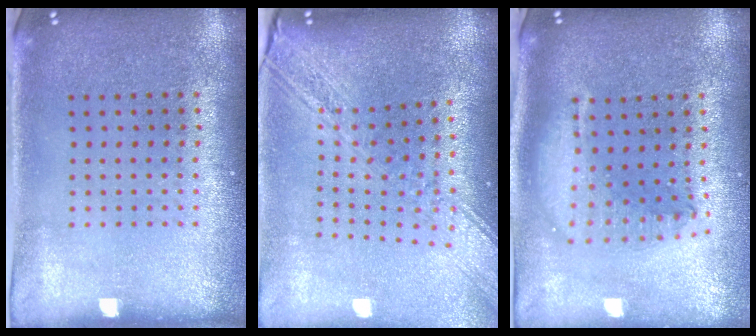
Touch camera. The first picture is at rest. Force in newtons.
{"total": 2.9, "press": 2.2, "slide": 1.9}
{"total": 1.9, "press": 1.6, "slide": 1.2}